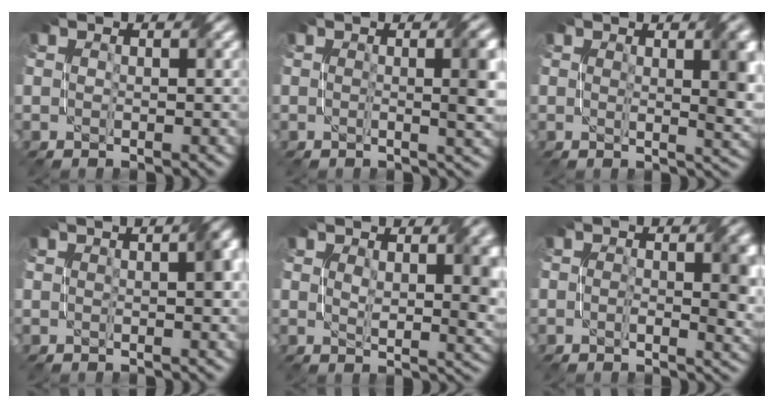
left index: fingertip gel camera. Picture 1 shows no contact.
{"total": 4.5, "force": [0.4, 1.2, 4.3], "torque": [-0.046, 0.007, 0.003]}
{"total": 4.6, "force": [1.3, 1.3, 4.3], "torque": [-0.047, 0.000, 0.022]}
{"total": 2.7, "force": [0.6, 0.7, 2.6], "torque": [-0.035, 0.012, 0.008]}
{"total": 5.3, "force": [1.7, 2.1, 4.5], "torque": [-0.064, -0.003, 0.034]}
{"total": 4.0, "force": [0.1, 1.6, 3.6], "torque": [-0.050, -0.002, 0.000]}